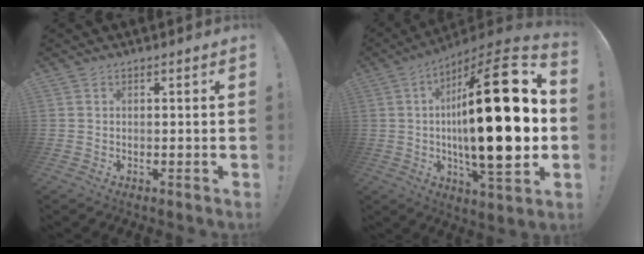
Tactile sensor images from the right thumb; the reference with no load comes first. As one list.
[{"total": 30.9, "force": [0.6, 8.0, 29.8], "torque": [-0.498, -0.010, -0.003]}]